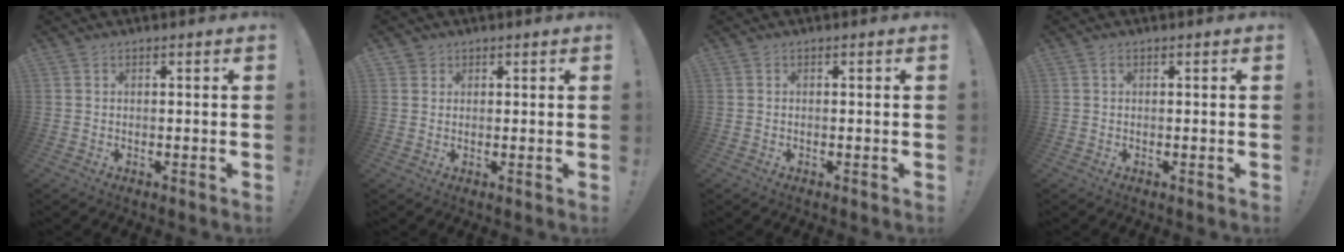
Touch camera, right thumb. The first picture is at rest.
{"total": 2.0, "force": [1.2, 1.6, 0.1], "torque": [0.011, -0.008, 0.020]}
{"total": 0.0}
{"total": 0.5, "force": [0.1, 0.4, 0.4], "torque": [-0.005, 0.000, 0.001]}